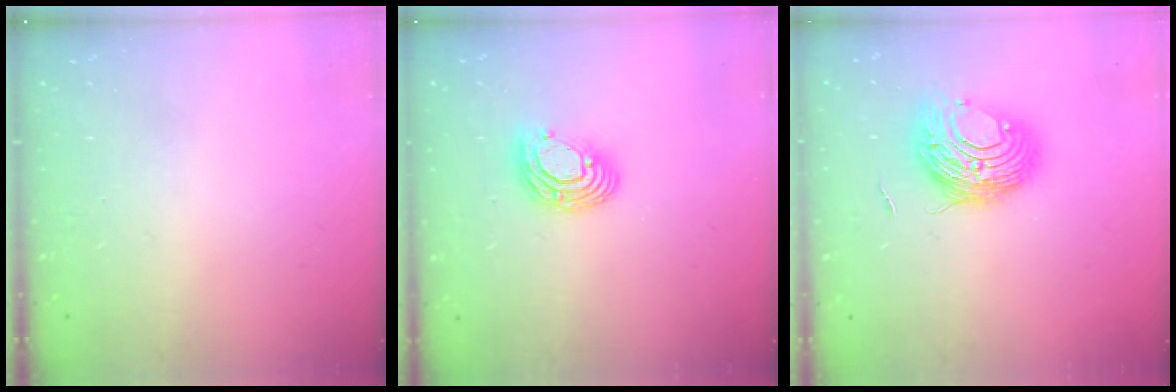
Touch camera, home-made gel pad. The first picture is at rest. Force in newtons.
{"total": 9.9, "press": 9.8, "slide": 0.7}
{"total": 10.6, "press": 10.5, "slide": 1.0}